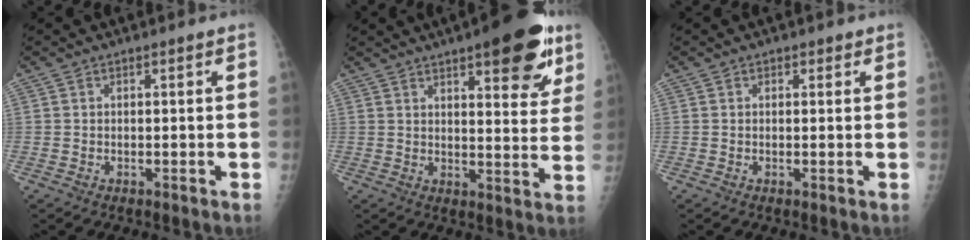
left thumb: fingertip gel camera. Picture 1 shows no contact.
{"total": 16.0, "force": [9.2, 5.2, 12.1], "torque": [-0.123, -0.036, 0.121]}
{"total": 1.0, "force": [0.6, 0.8, 0.4], "torque": [0.007, -0.001, 0.004]}